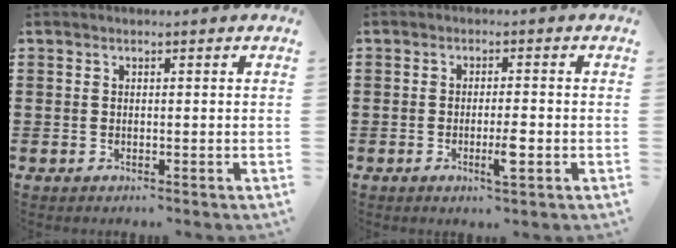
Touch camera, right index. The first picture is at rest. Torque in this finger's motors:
{"motor_torque": [0.21, 0.12, 0.15, 0.06]}